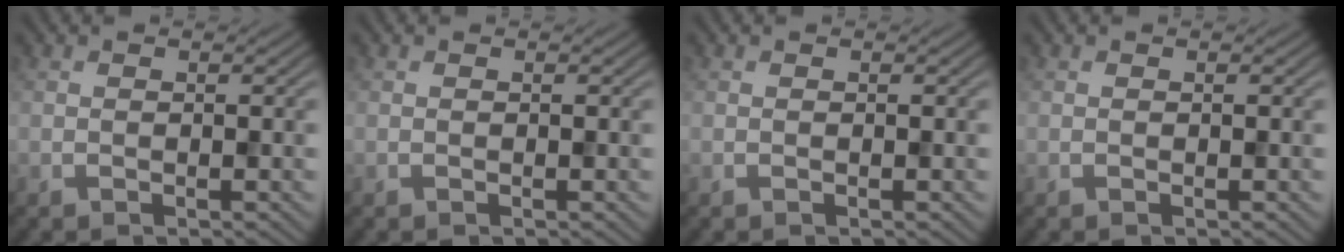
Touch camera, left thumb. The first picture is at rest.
{"total": 0.0}
{"total": 0.0}
{"total": 0.0}